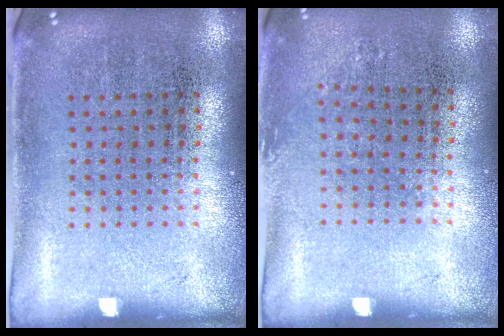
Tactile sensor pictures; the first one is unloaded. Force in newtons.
{"total": 0.8, "press": 0.7, "slide": 0.4}